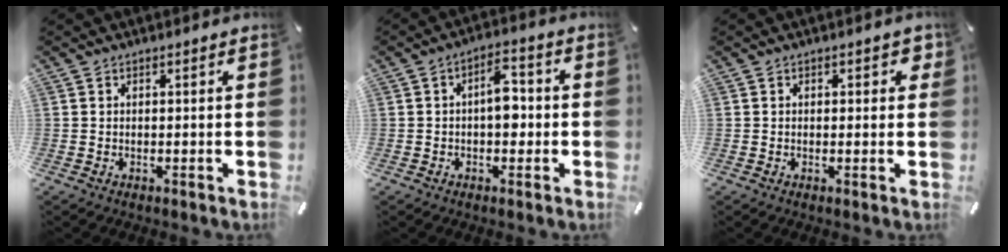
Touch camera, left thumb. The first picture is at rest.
{"total": 6.9, "force": [-0.5, 3.9, 5.7], "torque": [-0.077, 0.010, -0.013]}
{"total": 1.7, "force": [0.2, 1.0, 1.4], "torque": [-0.010, 0.000, -0.002]}